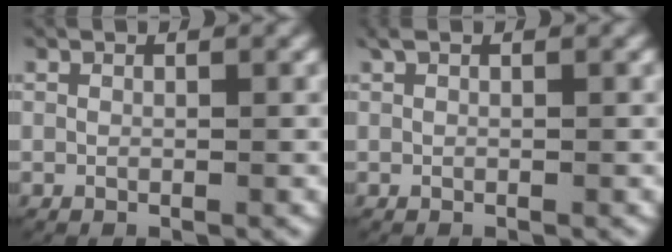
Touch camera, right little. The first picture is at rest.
{"total": 0.5, "force": [0.4, 0.1, 0.3], "torque": [-0.012, 0.005, 0.007]}